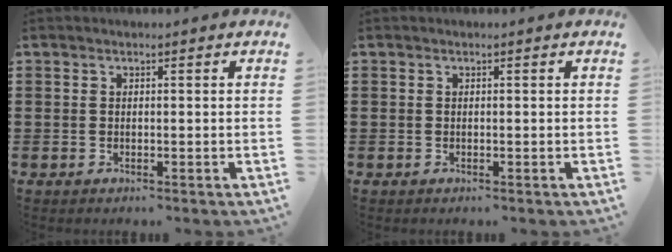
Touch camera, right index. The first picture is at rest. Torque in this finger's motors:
{"motor_torque": [-0.03, 0.03, 0.00, 0.00]}